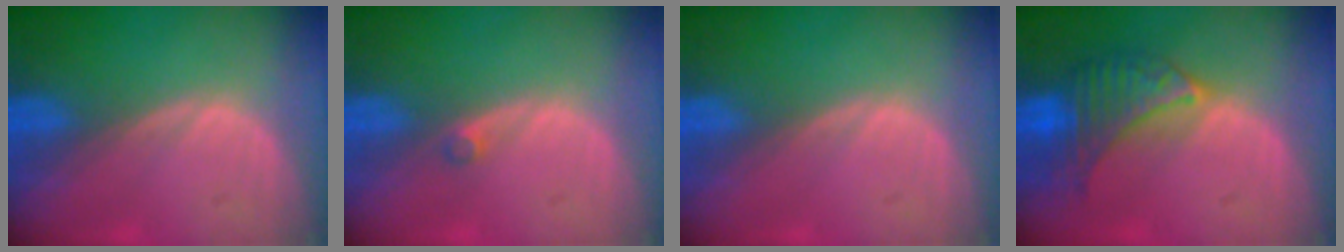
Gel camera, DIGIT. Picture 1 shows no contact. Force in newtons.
{"total": 1.0, "press": 0.9, "slide": 0.5}
{"total": 0.0}
{"total": 6.7, "press": 6.6, "slide": 0.7}